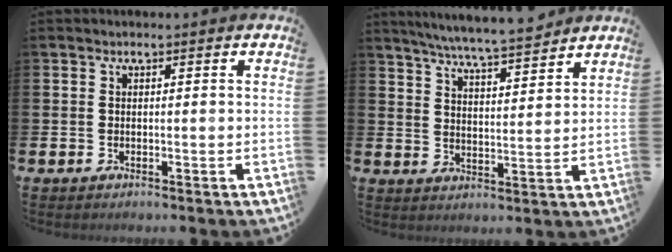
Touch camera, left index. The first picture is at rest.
{"total": 6.7, "force": [6.4, -0.2, 1.8], "torque": [-0.048, -0.043, 0.112]}